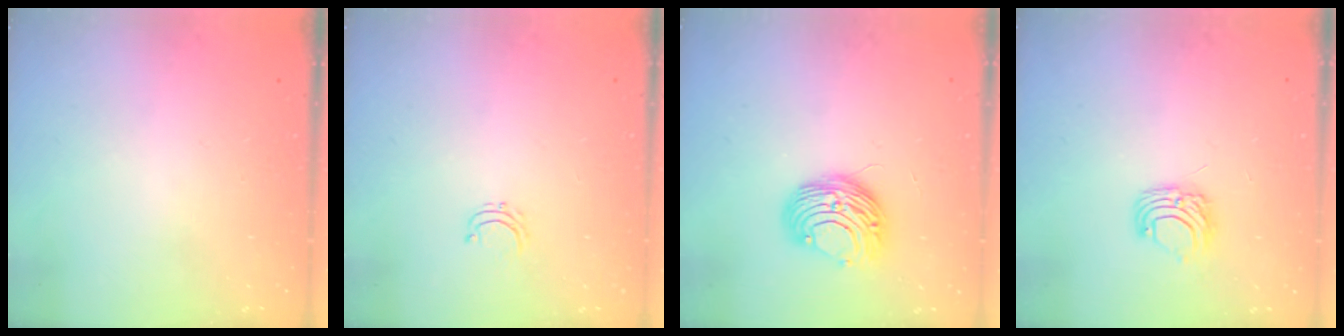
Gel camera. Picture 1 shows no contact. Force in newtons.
{"total": 3.1, "press": 3.1, "slide": 0.2}
{"total": 10.0, "press": 10.0, "slide": 0.7}
{"total": 6.6, "press": 6.6, "slide": 0.5}